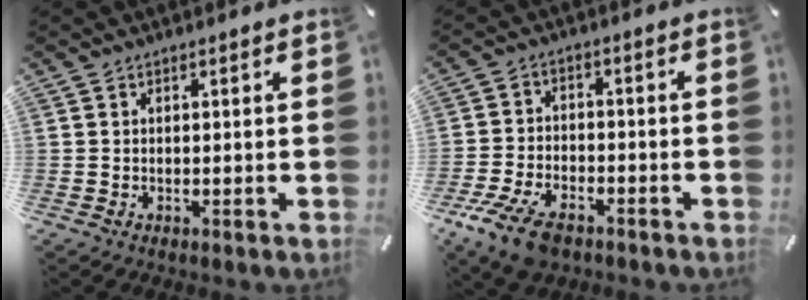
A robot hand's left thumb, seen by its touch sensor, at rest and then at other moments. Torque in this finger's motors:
{"motor_torque": [-0.38, 1.30, 0.26, 0.07, 0.17]}